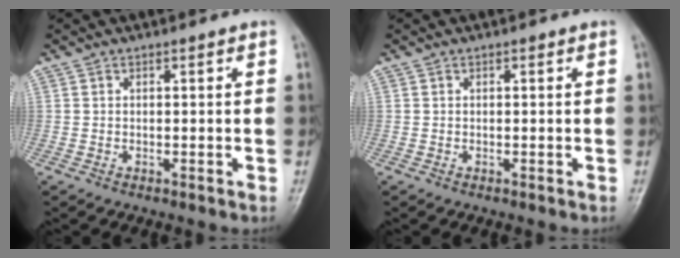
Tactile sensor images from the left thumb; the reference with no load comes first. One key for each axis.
{"total": 0.0}